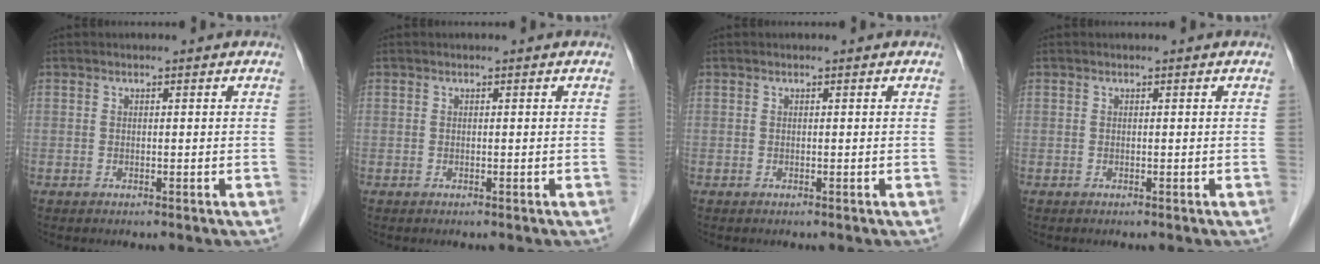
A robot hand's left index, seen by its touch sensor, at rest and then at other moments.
{"total": 0.0}
{"total": 0.0}
{"total": 0.0}